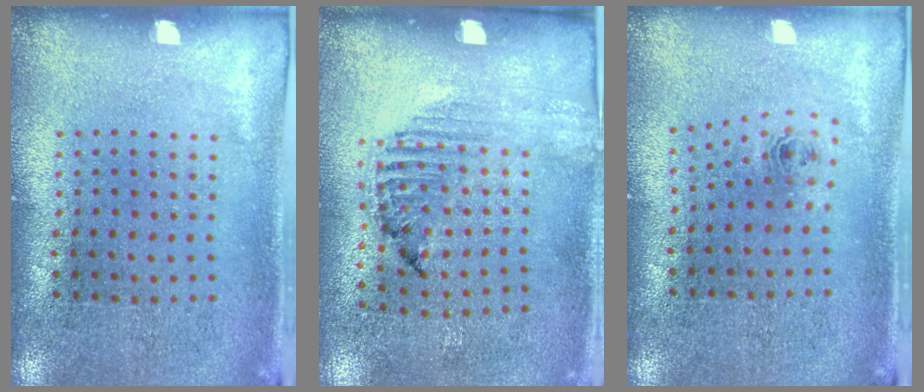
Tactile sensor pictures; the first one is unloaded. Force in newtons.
{"total": 1.3, "press": 1.2, "slide": 0.4}
{"total": 0.8, "press": 0.4, "slide": 0.7}